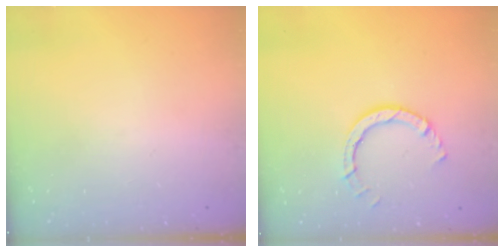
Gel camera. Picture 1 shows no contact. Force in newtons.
{"total": 5.9, "press": 5.9, "slide": 0.5}